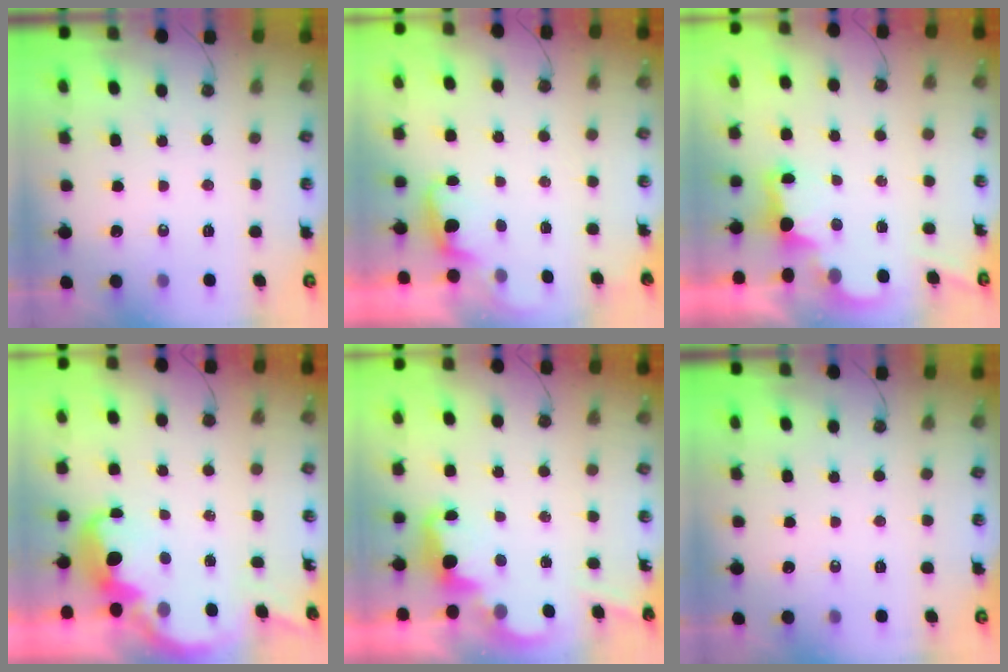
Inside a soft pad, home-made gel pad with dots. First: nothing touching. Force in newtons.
{"total": 1.2, "press": 1.0, "slide": 0.7}
{"total": 2.4, "press": 2.3, "slide": 0.7}
{"total": 5.0, "press": 4.9, "slide": 0.6}
{"total": 2.3, "press": 2.2, "slide": 0.5}
{"total": 0.0}